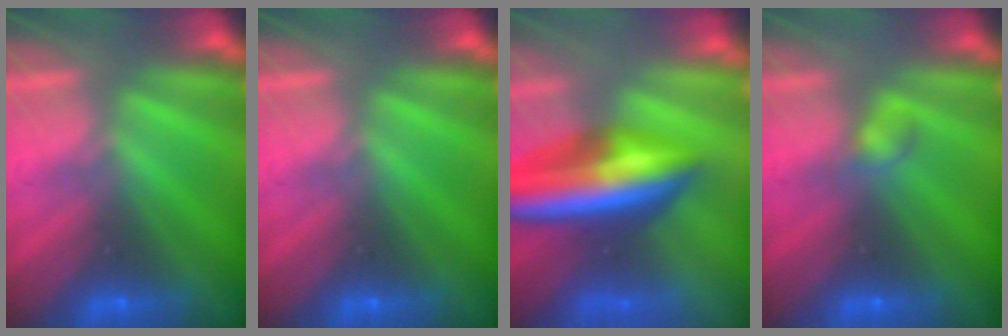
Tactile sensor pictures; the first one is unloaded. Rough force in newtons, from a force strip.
{"total": 0.0}
{"total": 9.8}
{"total": 2.2}